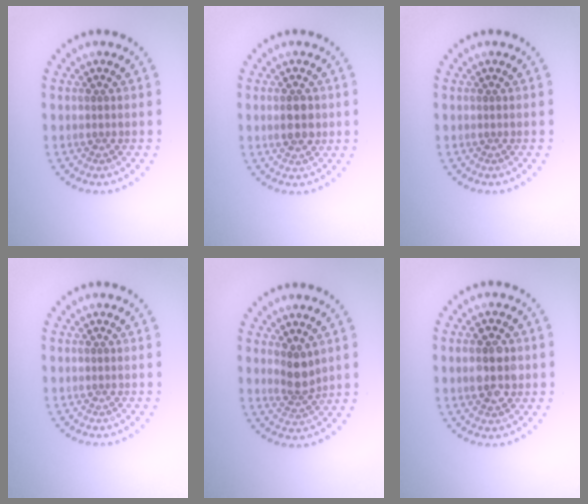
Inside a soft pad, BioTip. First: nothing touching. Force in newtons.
{"total": 2.2, "press": 2.2, "slide": 0.2}
{"total": 0.0}
{"total": 0.0}
{"total": 2.3, "press": 2.0, "slide": 1.3}
{"total": 4.0, "press": 4.0, "slide": 0.1}